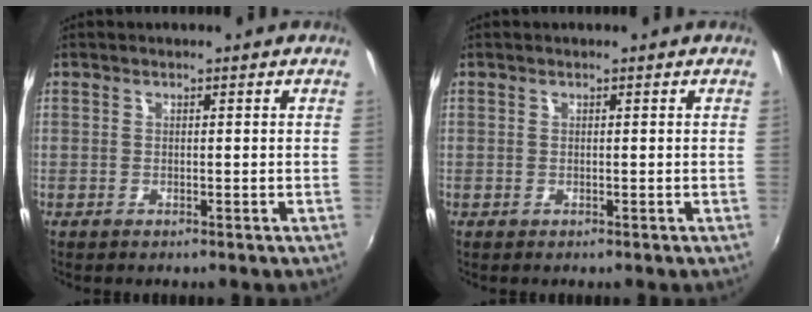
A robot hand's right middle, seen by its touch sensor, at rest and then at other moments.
{"total": 0.0}